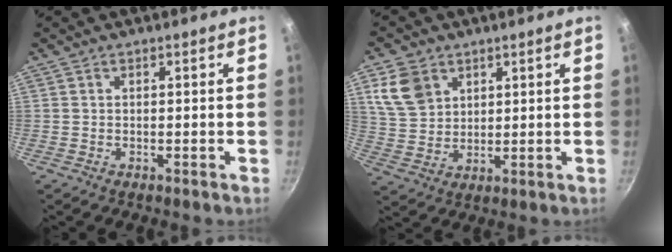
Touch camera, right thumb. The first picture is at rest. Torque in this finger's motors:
{"motor_torque": [-0.28, 0.39, 0.13, -0.10, 0.11]}